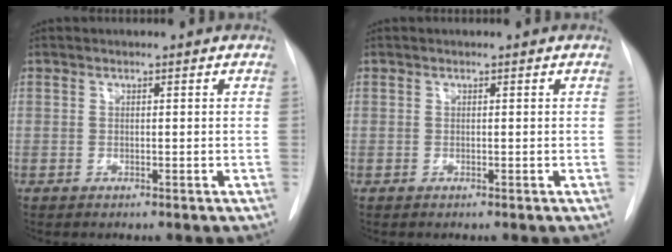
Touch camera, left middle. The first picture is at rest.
{"total": 0.0}